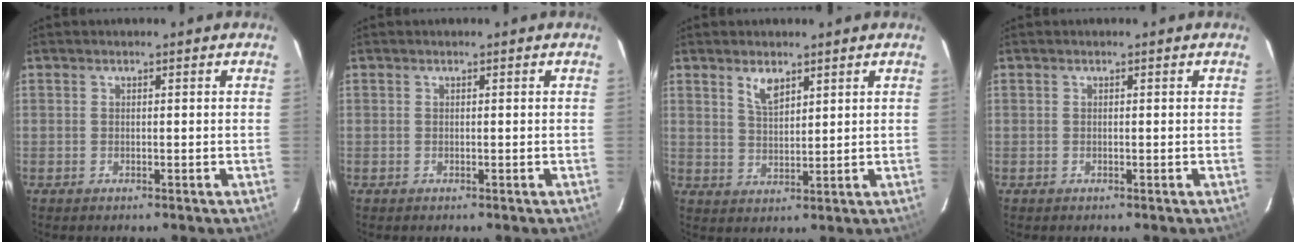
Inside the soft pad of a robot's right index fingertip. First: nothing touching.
{"total": 0.0}
{"total": 4.2, "force": [2.8, 1.7, 2.7], "torque": [-0.049, -0.001, 0.054]}
{"total": 0.0}